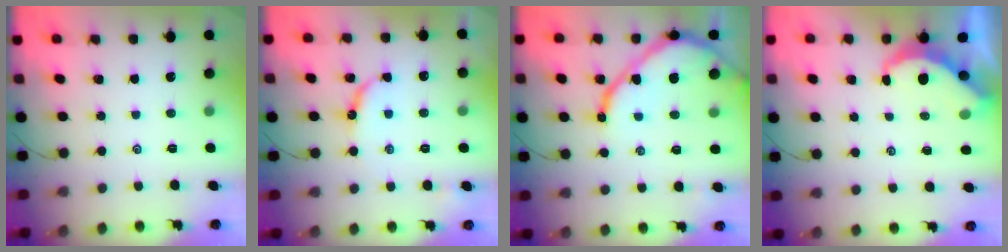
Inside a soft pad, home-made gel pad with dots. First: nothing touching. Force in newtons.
{"total": 8.0, "press": 7.9, "slide": 0.8}
{"total": 12.2, "press": 12.2, "slide": 1.2}
{"total": 5.1, "press": 5.1, "slide": 0.4}